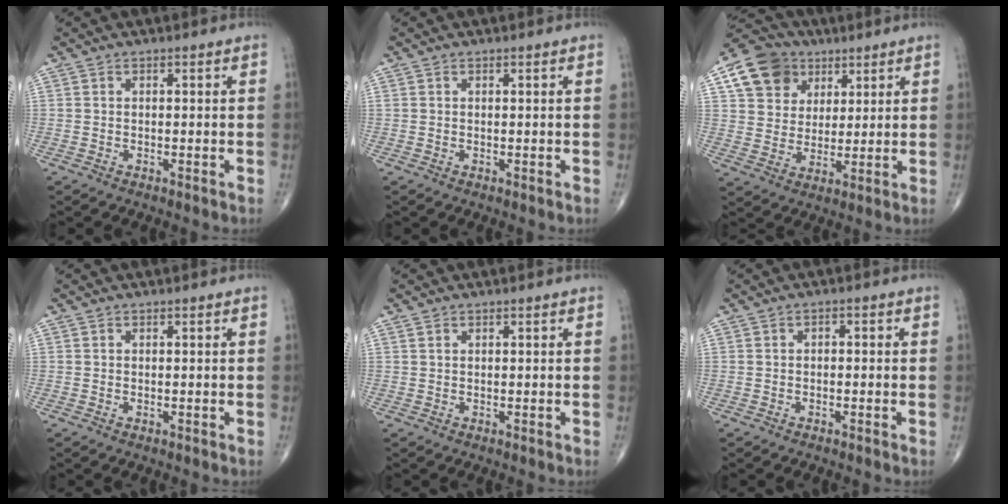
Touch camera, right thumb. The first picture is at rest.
{"total": 0.0}
{"total": 12.4, "force": [5.8, 9.9, 4.7], "torque": [-0.061, -0.006, 0.105]}
{"total": 0.0}
{"total": 0.5, "force": [0.4, 0.3, 0.2], "torque": [-0.004, 0.002, 0.009]}
{"total": 1.0, "force": [-0.2, 0.7, 0.7], "torque": [-0.001, 0.004, -0.009]}